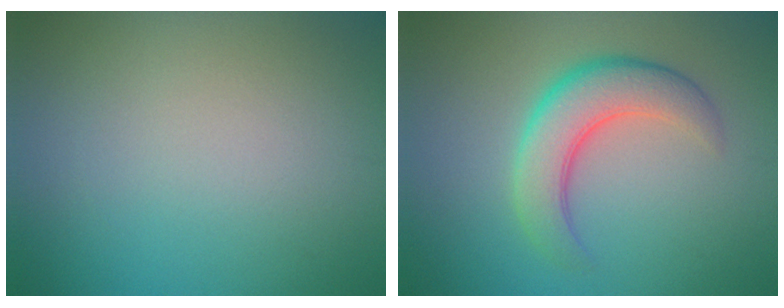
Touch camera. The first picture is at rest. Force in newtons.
{"total": 5.2, "press": 5.2, "slide": 0.3}